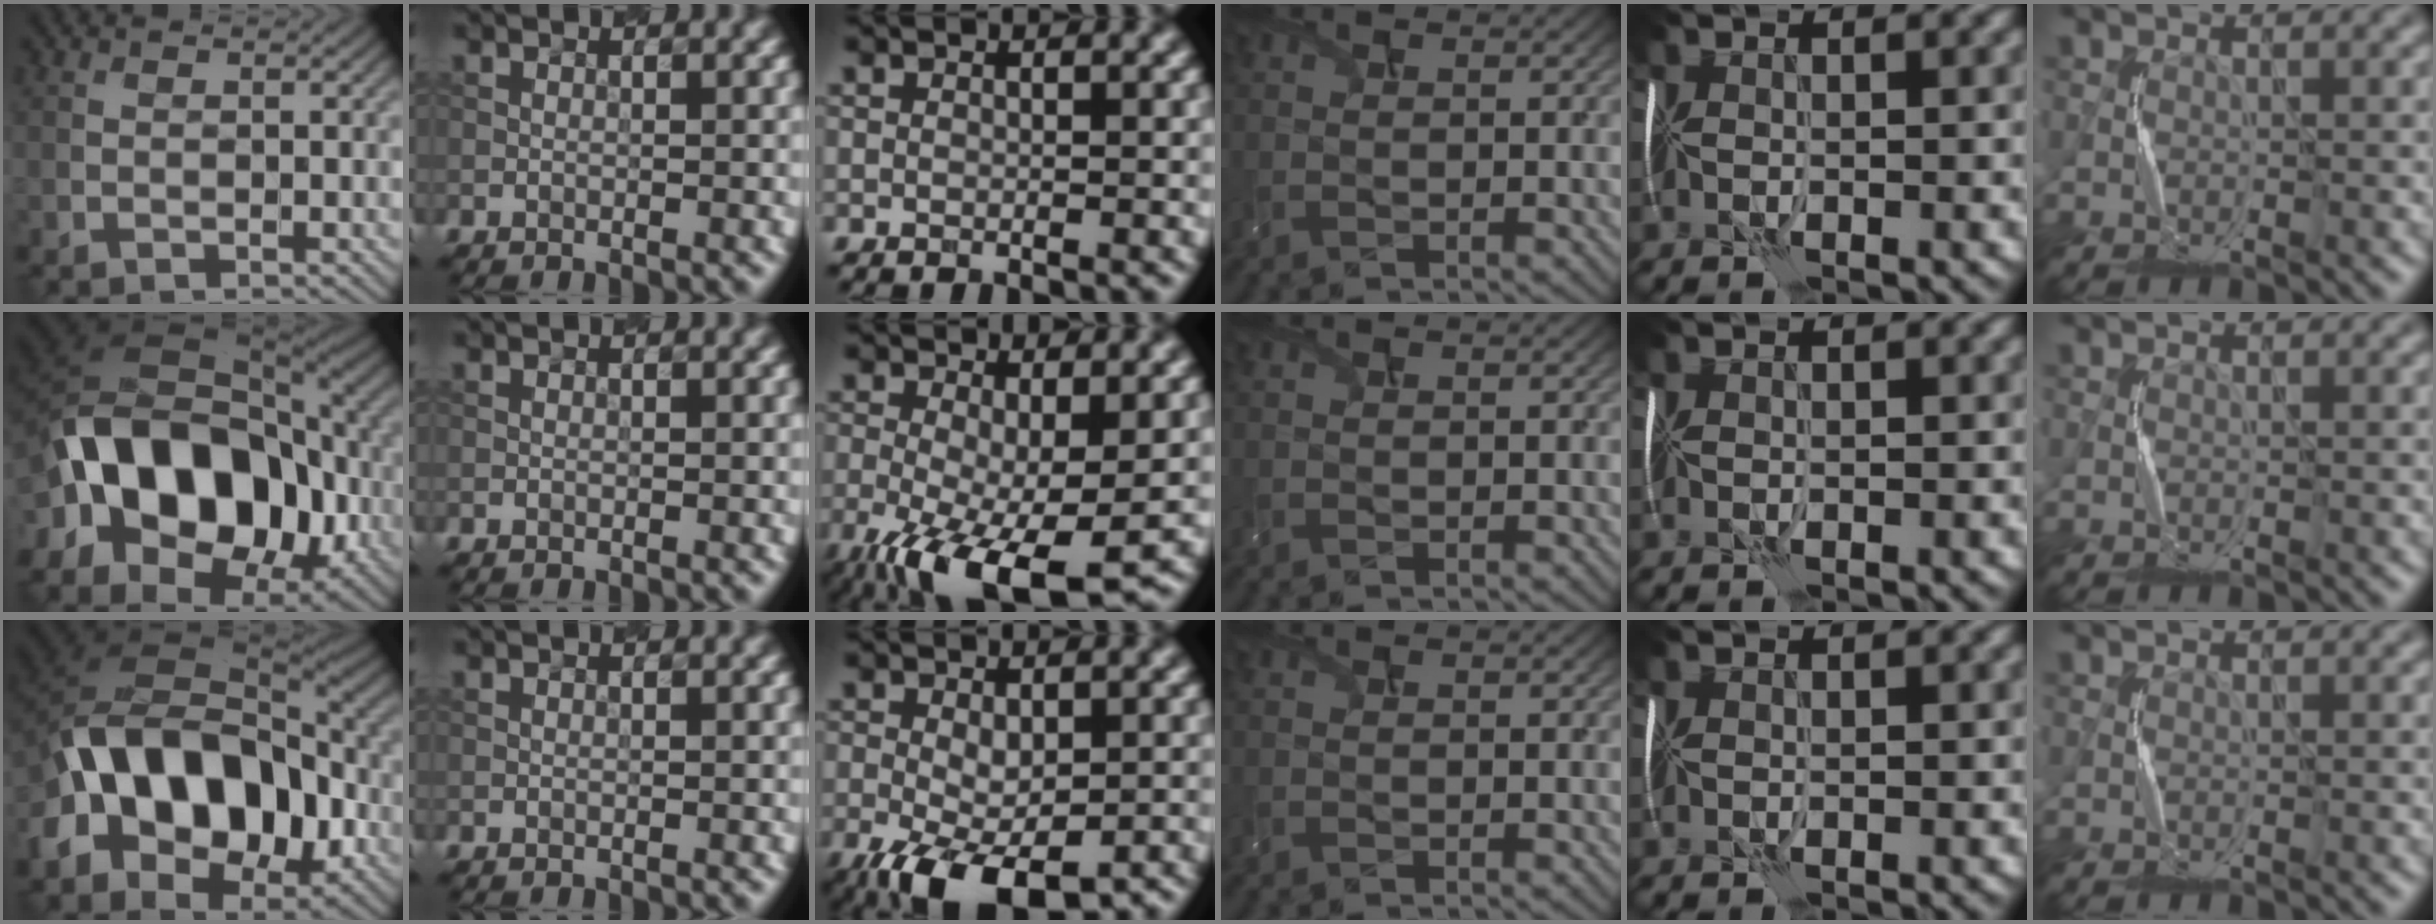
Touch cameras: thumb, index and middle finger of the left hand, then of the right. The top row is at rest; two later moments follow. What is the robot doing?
{"motion": "shake", "object": "handbell"}